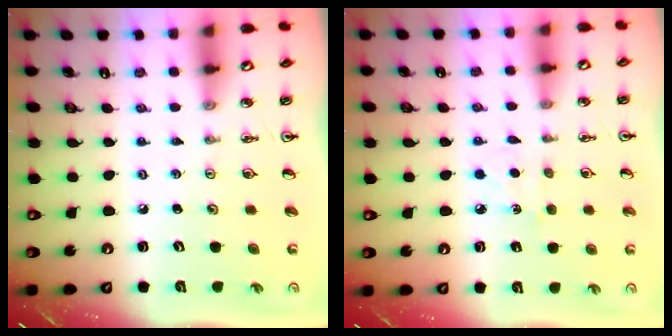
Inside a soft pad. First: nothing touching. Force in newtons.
{"total": 4.2, "press": 4.2, "slide": 0.5}